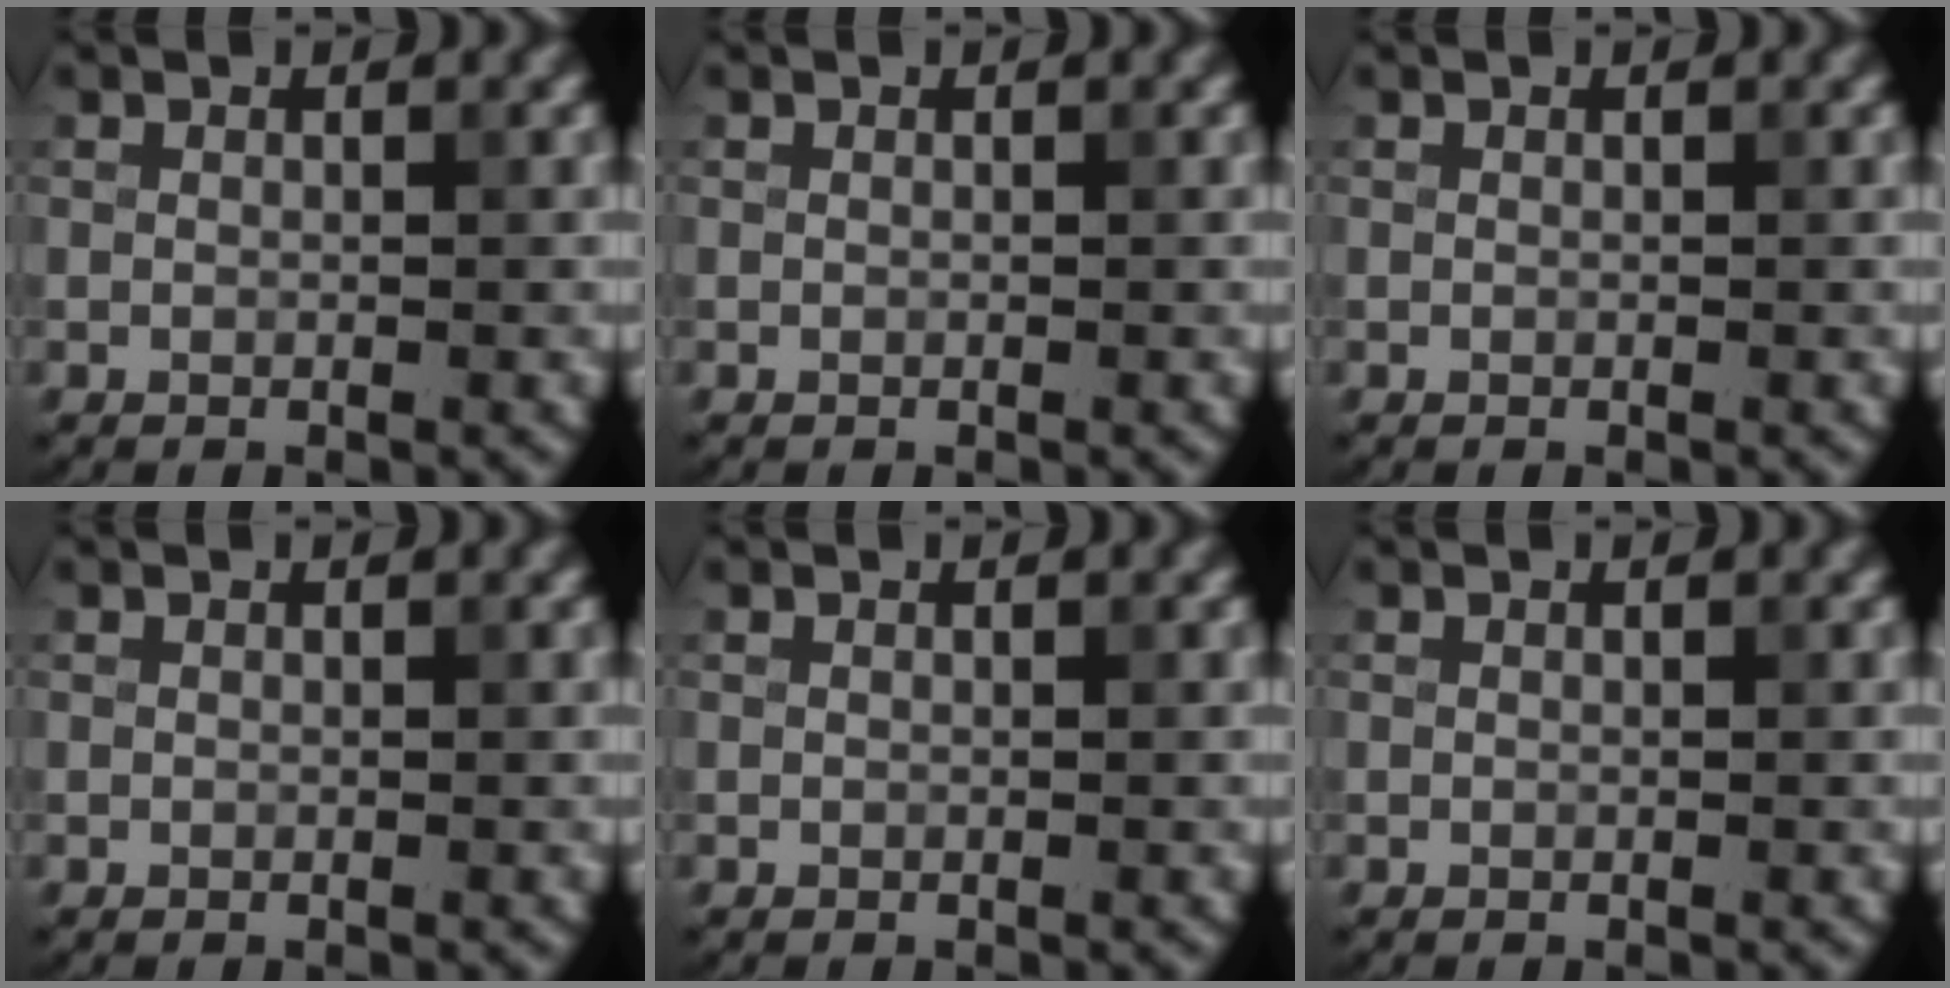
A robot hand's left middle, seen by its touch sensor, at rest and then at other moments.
{"total": 0.0}
{"total": 0.0}
{"total": 0.0}
{"total": 0.0}
{"total": 0.0}